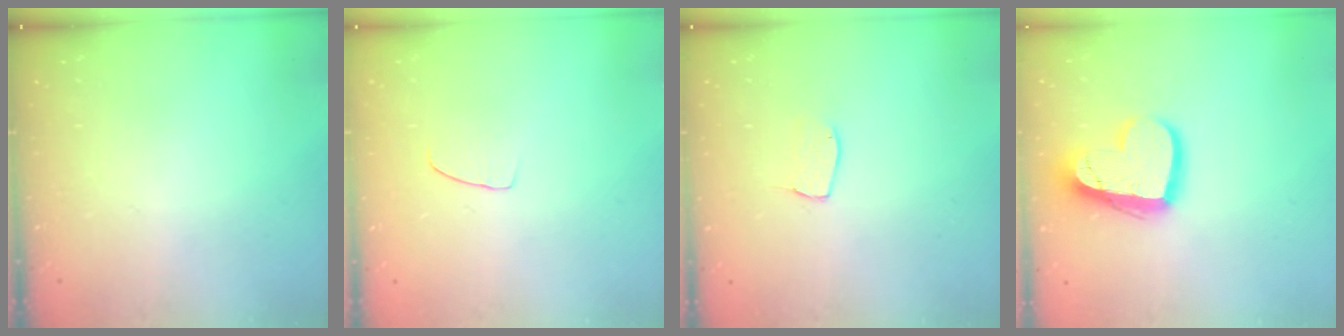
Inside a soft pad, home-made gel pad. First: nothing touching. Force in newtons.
{"total": 3.7, "press": 3.7, "slide": 0.3}
{"total": 3.8, "press": 3.8, "slide": 0.2}
{"total": 15.9, "press": 15.9, "slide": 1.3}